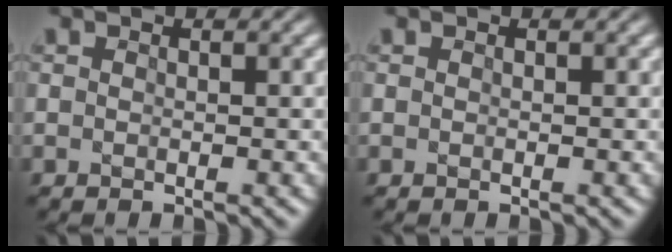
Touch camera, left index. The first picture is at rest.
{"total": 0.0}